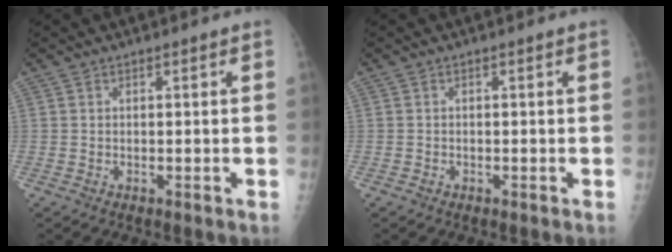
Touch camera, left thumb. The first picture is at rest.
{"total": 0.7, "force": [-0.4, 0.5, 0.0], "torque": [-0.001, 0.004, -0.009]}